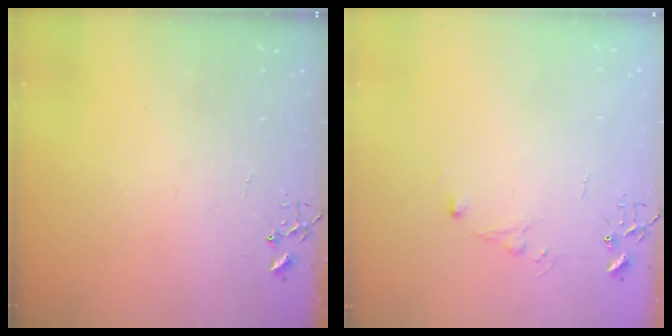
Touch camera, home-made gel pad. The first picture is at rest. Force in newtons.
{"total": 4.4, "press": 4.4, "slide": 0.5}